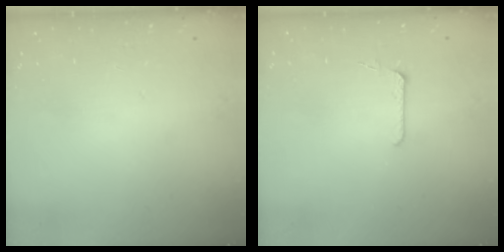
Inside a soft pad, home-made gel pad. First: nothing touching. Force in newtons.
{"total": 5.5, "press": 5.5, "slide": 0.5}